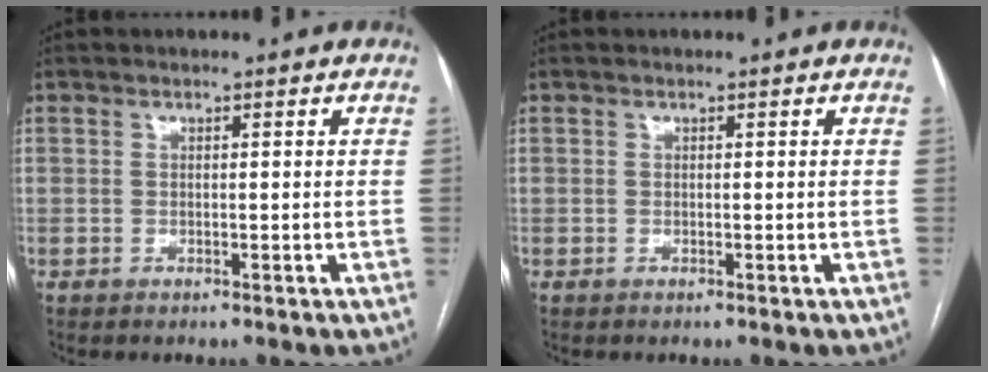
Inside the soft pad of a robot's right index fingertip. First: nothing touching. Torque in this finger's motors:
{"motor_torque": [0.00, 0.00, 0.00, 0.00]}